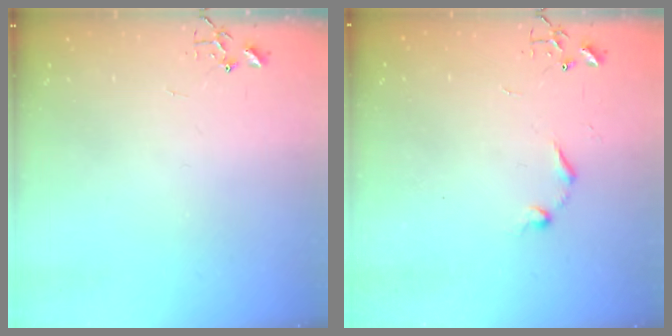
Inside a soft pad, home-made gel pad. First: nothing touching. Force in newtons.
{"total": 7.1, "press": 7.1, "slide": 0.8}